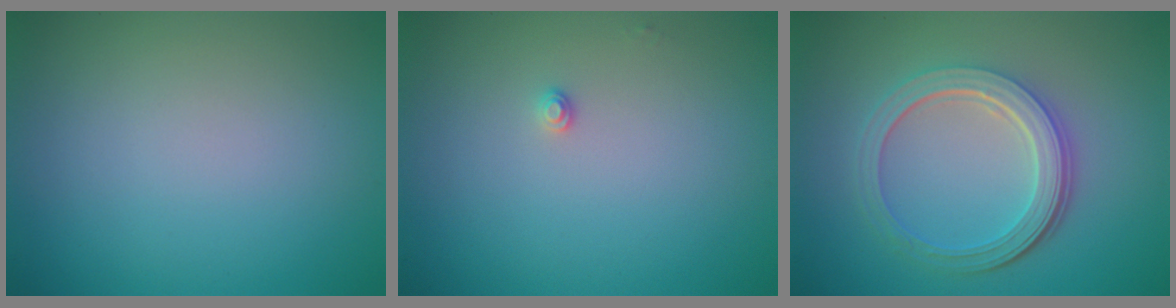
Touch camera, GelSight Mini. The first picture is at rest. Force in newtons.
{"total": 0.8, "press": 0.8, "slide": 0.0}
{"total": 5.1, "press": 3.7, "slide": 3.5}